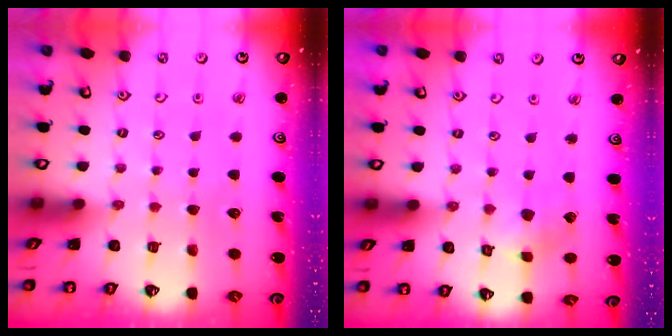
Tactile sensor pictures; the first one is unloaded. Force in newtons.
{"total": 4.5, "press": 4.5, "slide": 0.4}